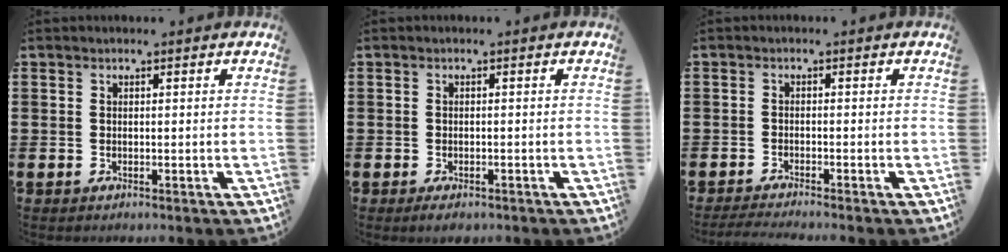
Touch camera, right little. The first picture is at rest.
{"total": 0.9, "force": [-0.6, 0.4, 0.6], "torque": [-0.004, -0.004, -0.014]}
{"total": 1.4, "force": [-1.2, -0.1, 0.7], "torque": [-0.010, 0.001, -0.024]}